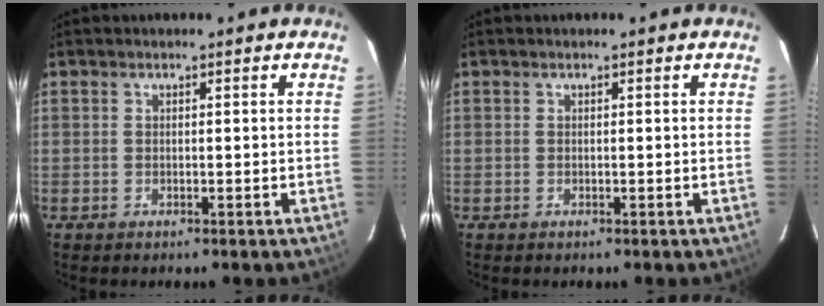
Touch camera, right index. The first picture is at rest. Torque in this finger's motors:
{"motor_torque": [0.45, 0.45, 0.04, 0.00]}